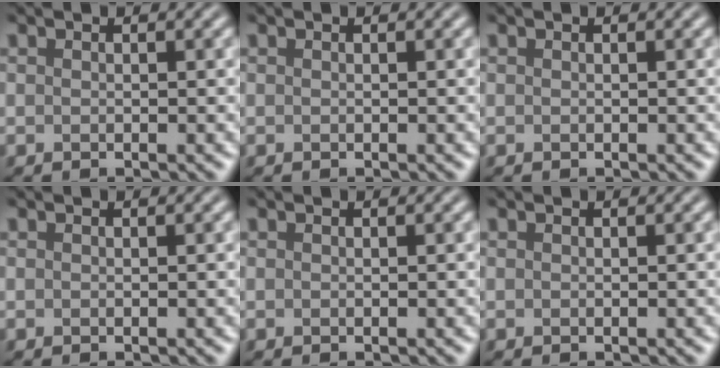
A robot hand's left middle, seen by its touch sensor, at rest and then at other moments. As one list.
[{"total": 0.0}, {"total": 0.0}, {"total": 0.0}, {"total": 0.0}, {"total": 0.0}]